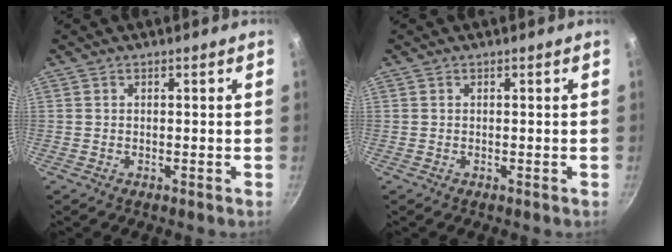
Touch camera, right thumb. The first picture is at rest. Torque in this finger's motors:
{"motor_torque": [-0.19, 0.19, -0.01, 0.00, 0.02]}